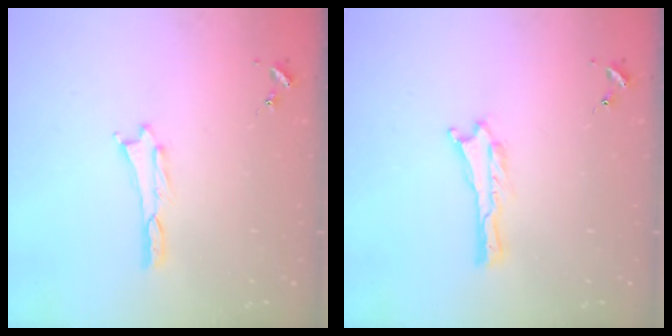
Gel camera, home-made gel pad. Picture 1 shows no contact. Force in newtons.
{"total": 0.0}